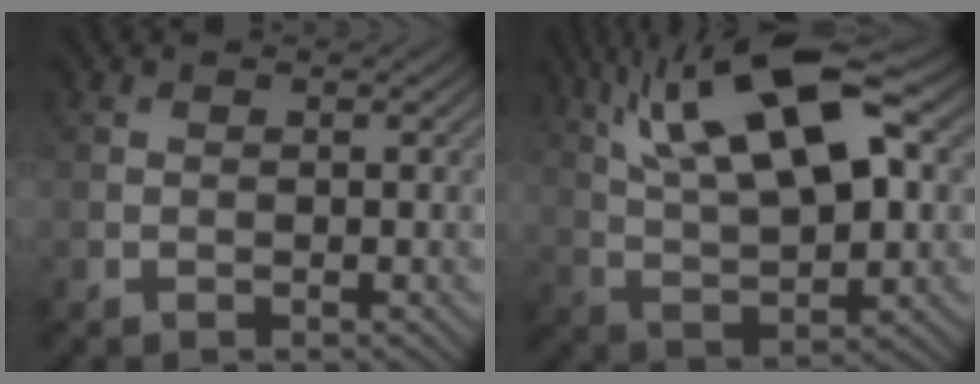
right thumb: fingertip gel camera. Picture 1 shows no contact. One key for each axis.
{"total": 16.2, "fx": 7.1, "fy": 5.7, "fz": 13.4, "tx": -0.267, "ty": 0.017, "tz": 0.121}